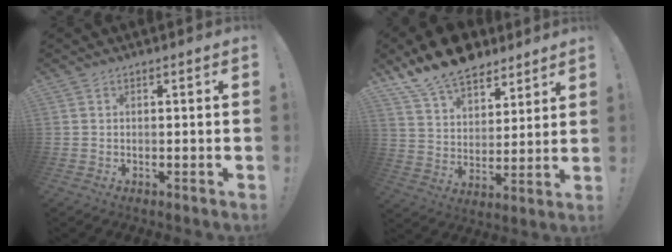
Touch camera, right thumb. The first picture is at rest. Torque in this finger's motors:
{"motor_torque": [0.22, 0.41, 0.37, 0.29, 0.17]}